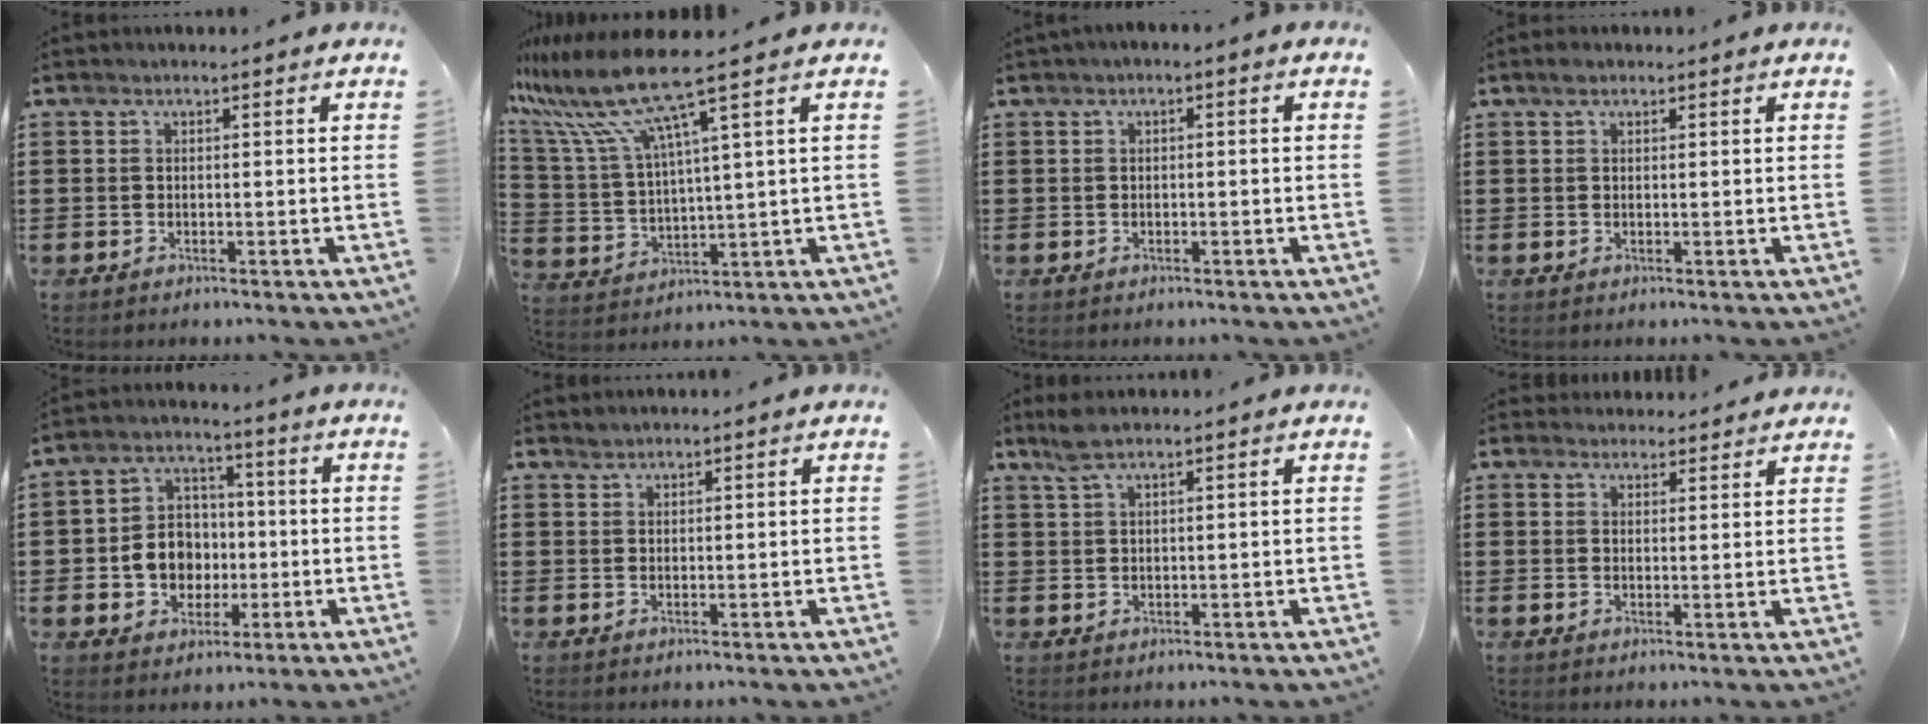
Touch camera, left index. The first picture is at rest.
{"total": 11.6, "force": [7.4, 0.7, 8.9], "torque": [-0.220, -0.041, 0.115]}
{"total": 0.9, "force": [-0.4, 0.2, 0.8], "torque": [-0.014, -0.001, -0.008]}
{"total": 1.3, "force": [0.9, 0.6, 0.7], "torque": [-0.016, 0.005, 0.015]}
{"total": 7.3, "force": [-1.0, 6.6, 3.0], "torque": [-0.058, 0.015, -0.017]}
{"total": 1.0, "force": [1.0, 0.3, 0.0], "torque": [-0.003, 0.000, 0.020]}
{"total": 3.2, "force": [2.2, 0.6, 2.3], "torque": [-0.049, 0.002, 0.040]}
{"total": 2.6, "force": [2.5, 0.7, -0.1], "torque": [-0.005, -0.002, 0.049]}